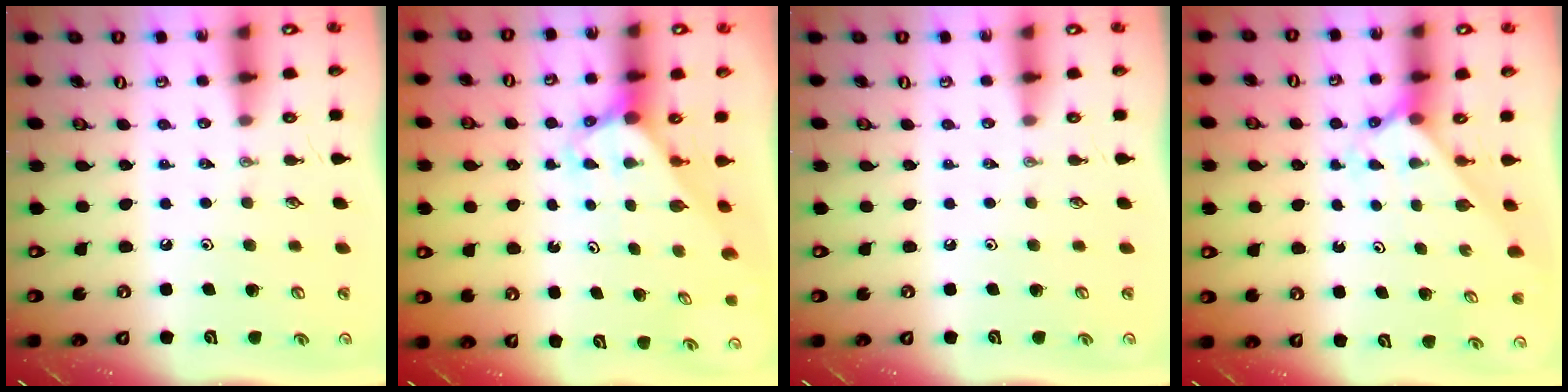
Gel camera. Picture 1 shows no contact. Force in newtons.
{"total": 3.1, "press": 3.1, "slide": 0.2}
{"total": 0.0}
{"total": 2.3, "press": 2.3, "slide": 0.2}